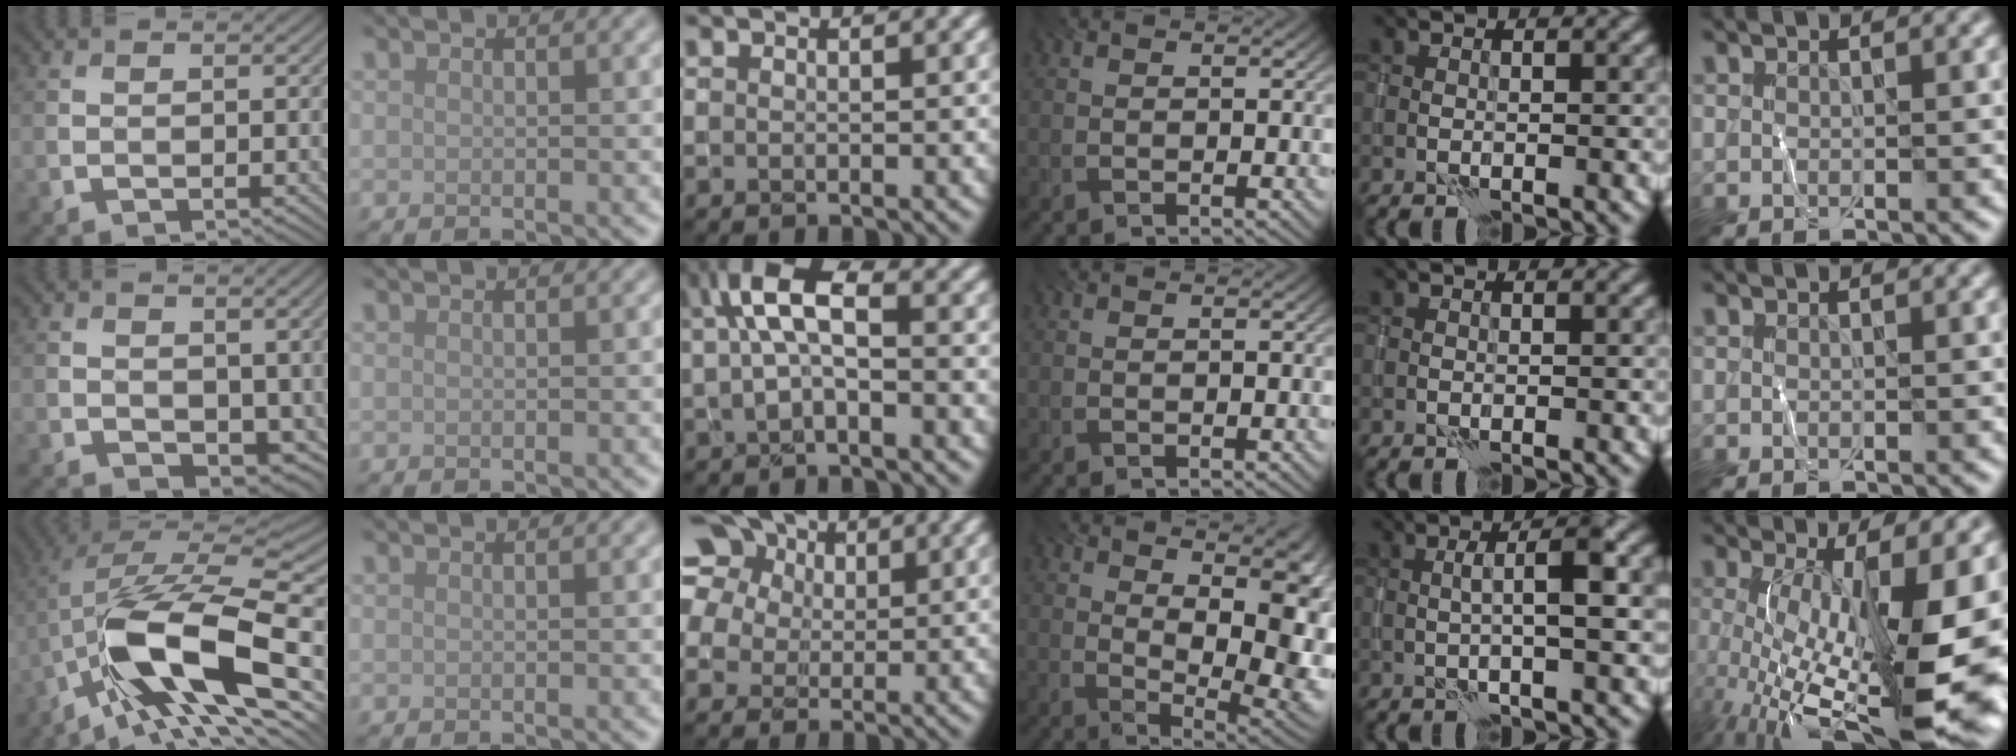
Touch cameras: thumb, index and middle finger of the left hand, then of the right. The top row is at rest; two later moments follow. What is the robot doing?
{"motion": "wrap", "object": "thread"}